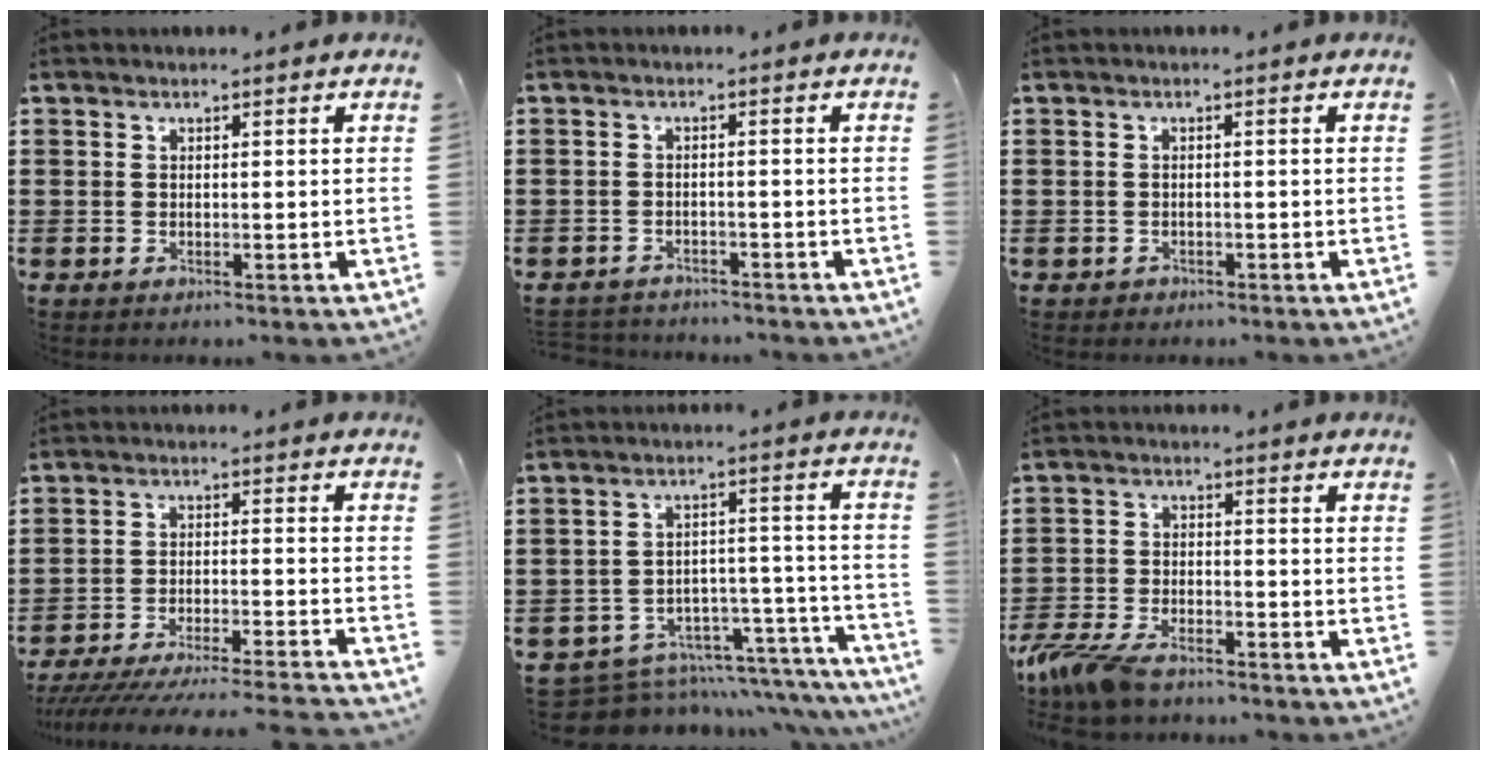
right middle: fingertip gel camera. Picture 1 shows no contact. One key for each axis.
{"total": 2.0, "fx": -2.0, "fy": 0.3, "fz": -0.1, "tx": -0.005, "ty": -0.002, "tz": -0.044}
{"total": 0.5, "fx": -0.4, "fy": 0.3, "fz": 0.0, "tx": -0.002, "ty": 0.003, "tz": -0.010}
{"total": 5.9, "fx": -5.5, "fy": -0.2, "fz": 2.0, "tx": -0.041, "ty": -0.013, "tz": -0.110}
{"total": 5.7, "fx": -4.9, "fy": 2.7, "fz": 1.2, "tx": -0.031, "ty": 0.004, "tz": -0.091}
{"total": 6.5, "fx": -5.3, "fy": 1.9, "fz": 3.3, "tx": -0.091, "ty": -0.004, "tz": -0.107}